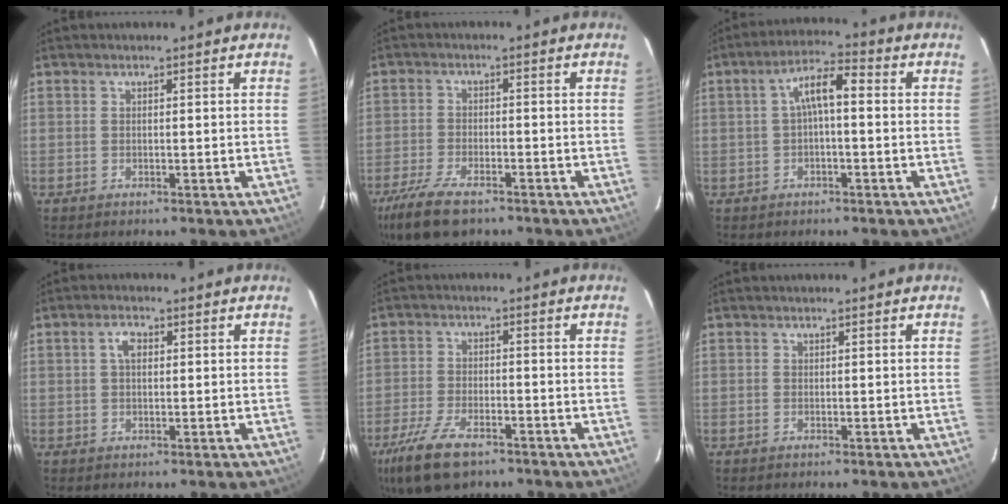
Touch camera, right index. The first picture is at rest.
{"total": 10.6, "force": [-7.6, 4.0, 6.3], "torque": [-0.159, -0.027, -0.143]}
{"total": 5.9, "force": [-0.1, 1.9, 5.6], "torque": [-0.105, 0.020, 0.002]}
{"total": 2.7, "force": [0.7, 1.6, 2.1], "torque": [-0.040, 0.010, 0.012]}
{"total": 11.6, "force": [-7.7, 5.0, 7.1], "torque": [-0.174, -0.025, -0.144]}
{"total": 0.0}